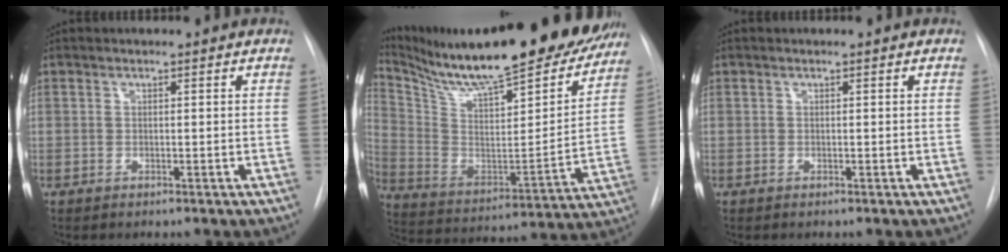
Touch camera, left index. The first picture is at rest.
{"total": 28.3, "force": [24.5, 4.7, 13.5], "torque": [-0.235, -0.052, 0.359]}
{"total": 0.0}